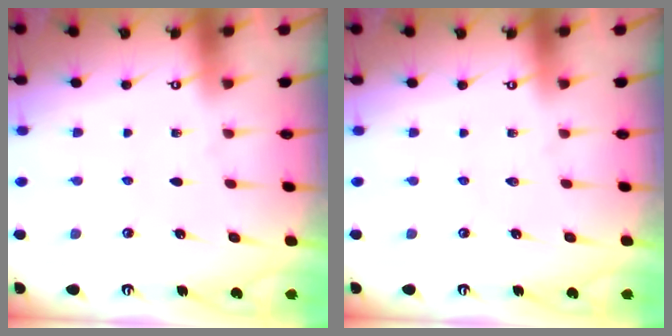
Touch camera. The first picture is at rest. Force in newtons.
{"total": 0.0}